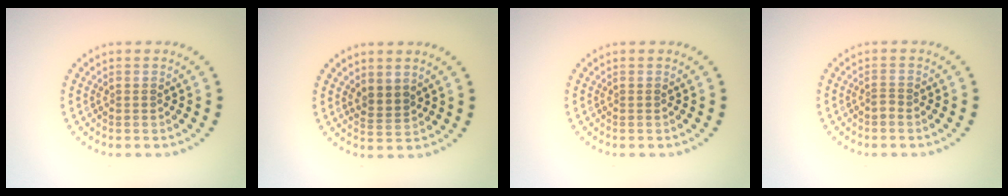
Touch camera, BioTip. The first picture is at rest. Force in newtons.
{"total": 1.9, "press": 1.5, "slide": 1.1}
{"total": 0.0}
{"total": 0.9, "press": 0.5, "slide": 0.8}